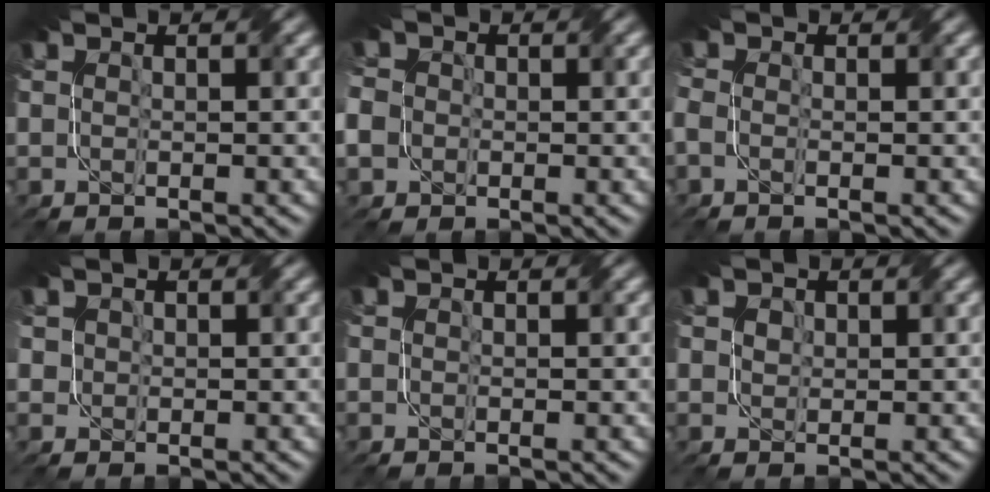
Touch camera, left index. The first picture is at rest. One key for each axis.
{"total": 4.7, "fx": -1.0, "fy": 4.1, "fz": 2.0, "tx": -0.062, "ty": 0.011, "tz": -0.040}
{"total": 1.7, "fx": -0.6, "fy": 1.1, "fz": 1.1, "tx": -0.028, "ty": 0.000, "tz": -0.016}
{"total": 0.8, "fx": 0.1, "fy": 0.8, "fz": 0.0, "tx": -0.007, "ty": -0.004, "tz": 0.004}
{"total": 0.0}
{"total": 1.4, "fx": 0.7, "fy": 1.1, "fz": 0.5, "tx": -0.023, "ty": 0.005, "tz": 0.013}